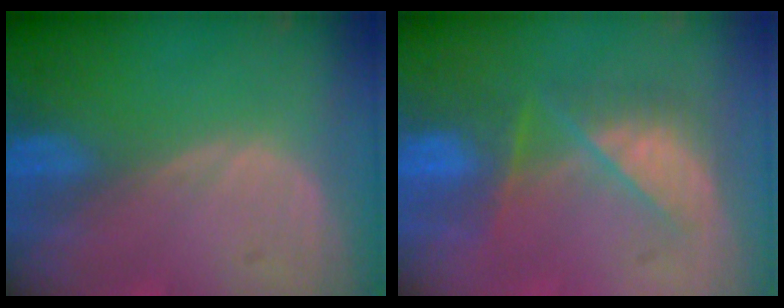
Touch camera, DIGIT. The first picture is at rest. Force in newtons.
{"total": 7.1, "press": 6.9, "slide": 1.2}